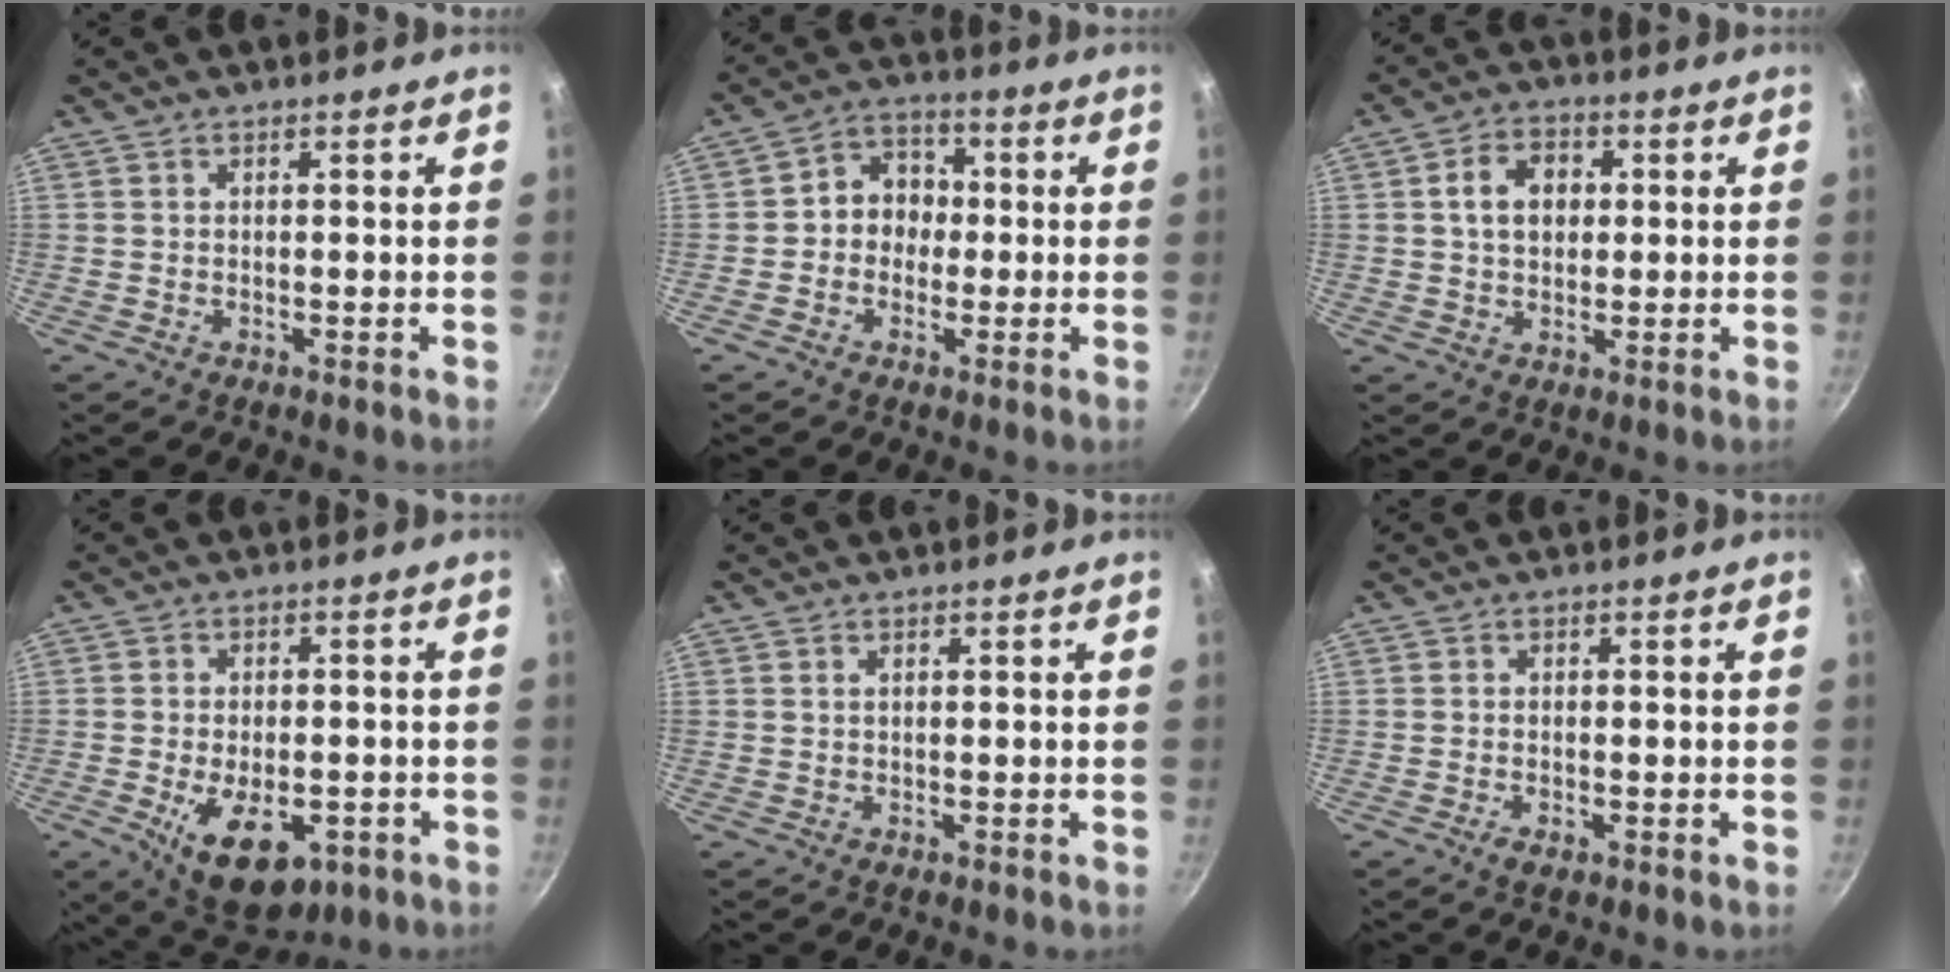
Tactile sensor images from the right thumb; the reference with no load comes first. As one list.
[{"total": 7.5, "force": [-0.3, 6.5, 3.8], "torque": [-0.016, 0.021, -0.019]}, {"total": 7.8, "force": [1.3, 5.9, 4.9], "torque": [-0.059, 0.011, 0.015]}, {"total": 12.8, "force": [-4.7, 7.0, 9.7], "torque": [-0.124, 0.003, -0.056]}, {"total": 0.5, "force": [0.2, 0.3, 0.3], "torque": [-0.005, 0.001, 0.004]}, {"total": 4.0, "force": [-2.1, 1.9, 2.9], "torque": [-0.050, 0.008, -0.033]}]